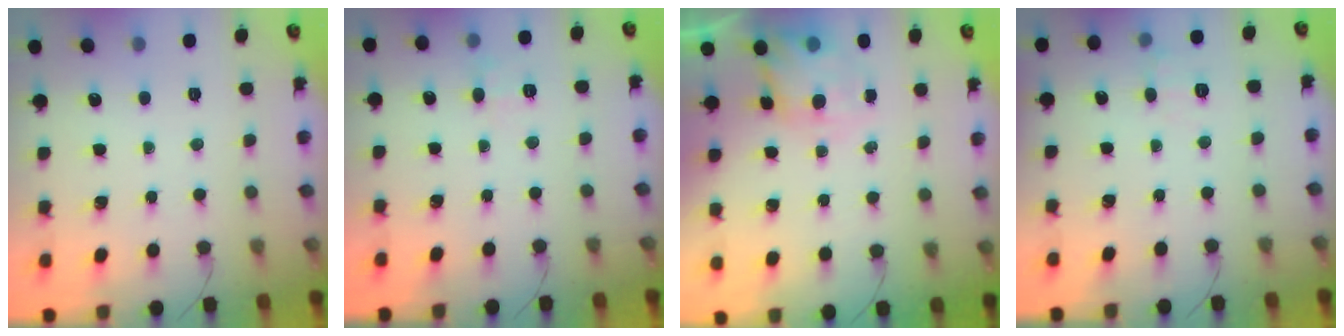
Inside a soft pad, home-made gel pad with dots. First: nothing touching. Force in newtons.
{"total": 6.1, "press": 5.9, "slide": 1.7}
{"total": 5.2, "press": 5.0, "slide": 1.4}
{"total": 7.5, "press": 7.3, "slide": 1.4}